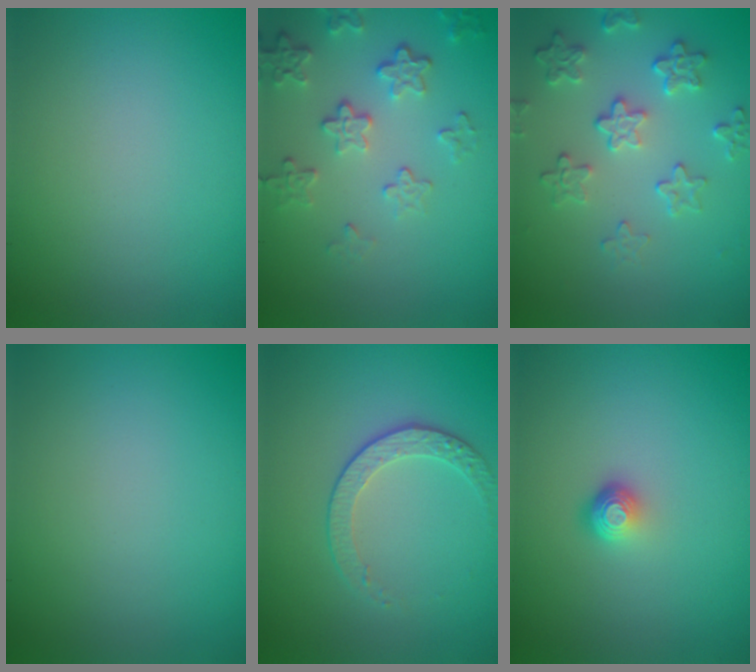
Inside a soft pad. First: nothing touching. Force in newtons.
{"total": 4.0, "press": 3.1, "slide": 2.6}
{"total": 4.1, "press": 3.3, "slide": 2.5}
{"total": 0.0}
{"total": 2.2, "press": 1.7, "slide": 1.4}
{"total": 1.8, "press": 1.2, "slide": 1.3}